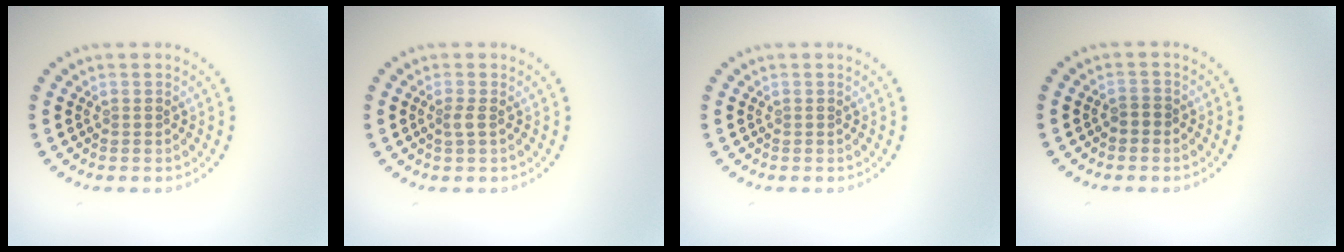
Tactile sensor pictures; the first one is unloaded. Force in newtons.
{"total": 1.0, "press": 0.7, "slide": 0.7}
{"total": 0.0}
{"total": 1.0, "press": 0.9, "slide": 0.4}